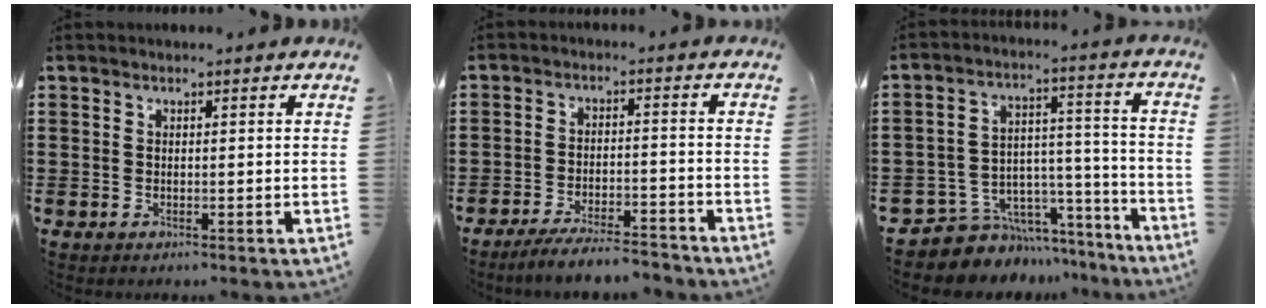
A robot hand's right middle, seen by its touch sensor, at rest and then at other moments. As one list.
[{"total": 5.1, "force": [-4.8, 0.2, 1.9], "torque": [-0.038, -0.004, -0.093]}, {"total": 6.6, "force": [-5.4, 3.7, 0.2], "torque": [-0.009, 0.010, -0.098]}]